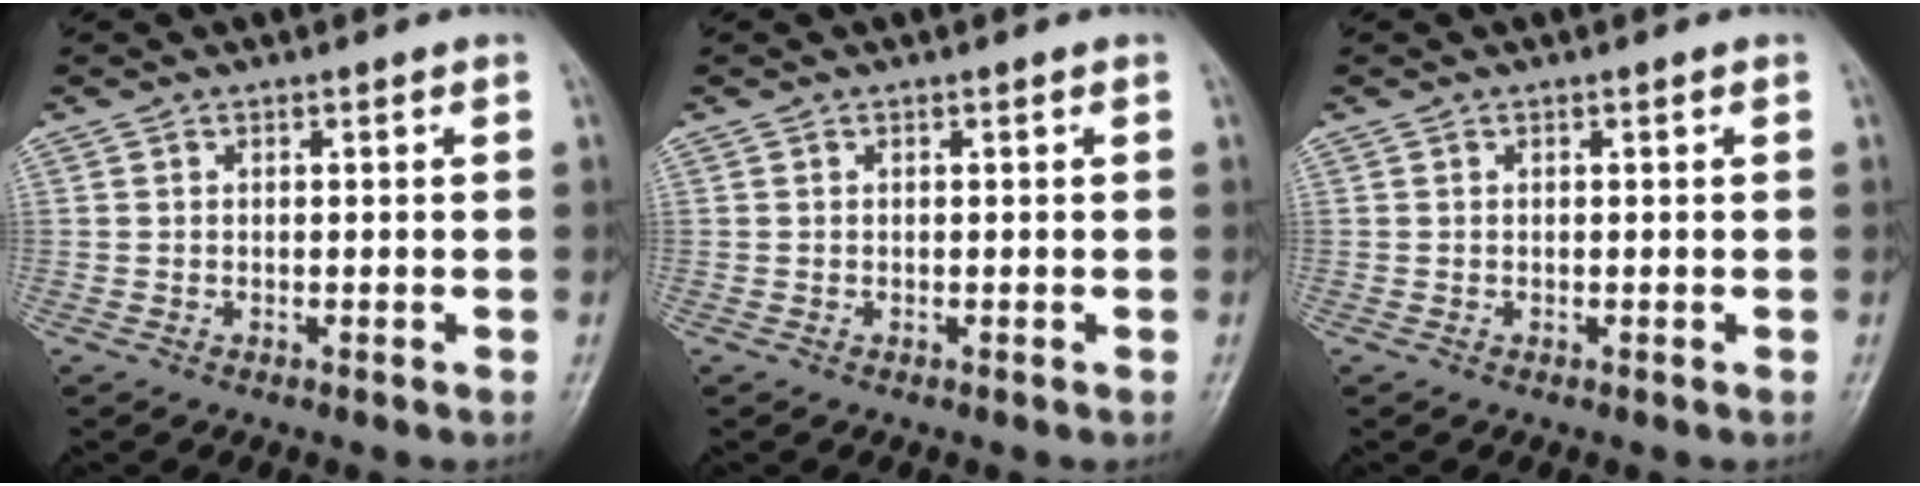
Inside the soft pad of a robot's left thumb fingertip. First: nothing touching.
{"total": 0.0}
{"total": 0.0}